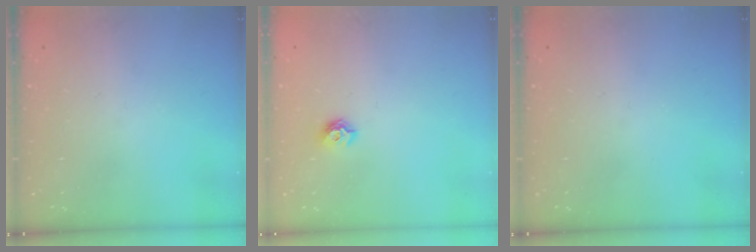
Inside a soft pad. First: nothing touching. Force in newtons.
{"total": 7.2, "press": 7.1, "slide": 0.7}
{"total": 0.0}